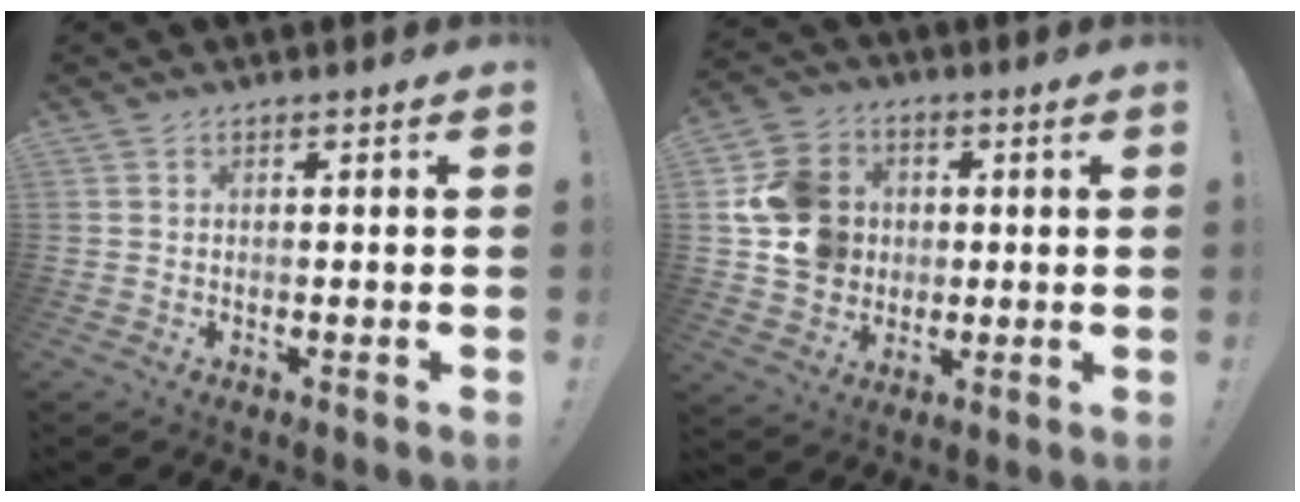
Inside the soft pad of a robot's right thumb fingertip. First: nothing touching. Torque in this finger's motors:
{"motor_torque": [0.18, 0.18, 0.05, 0.05, 0.32]}